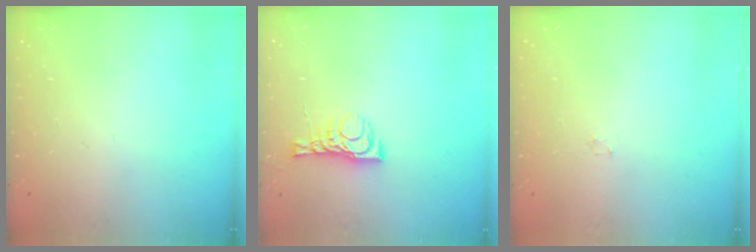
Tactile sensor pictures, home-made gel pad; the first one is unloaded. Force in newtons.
{"total": 7.0, "press": 6.9, "slide": 0.5}
{"total": 0.8, "press": 0.8, "slide": 0.2}